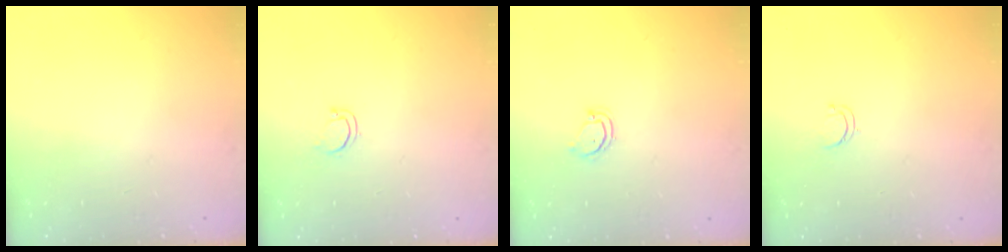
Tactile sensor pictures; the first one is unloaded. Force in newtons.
{"total": 2.8, "press": 2.8, "slide": 0.2}
{"total": 3.6, "press": 3.6, "slide": 0.2}
{"total": 3.1, "press": 3.1, "slide": 0.4}